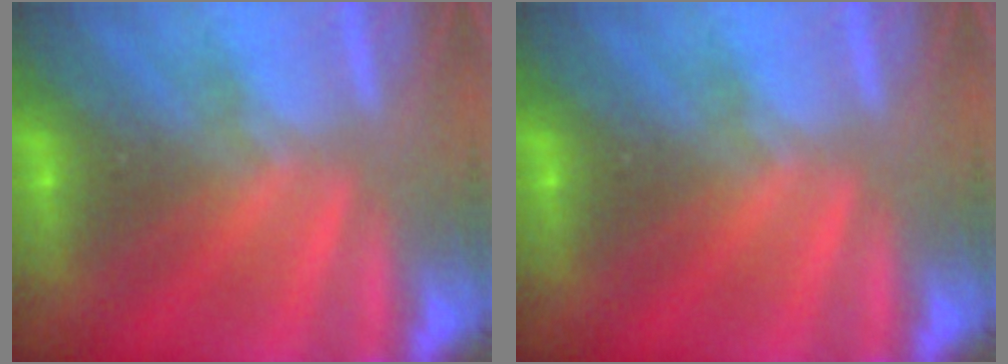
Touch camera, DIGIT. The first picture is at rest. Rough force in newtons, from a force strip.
{"total": 0.0}